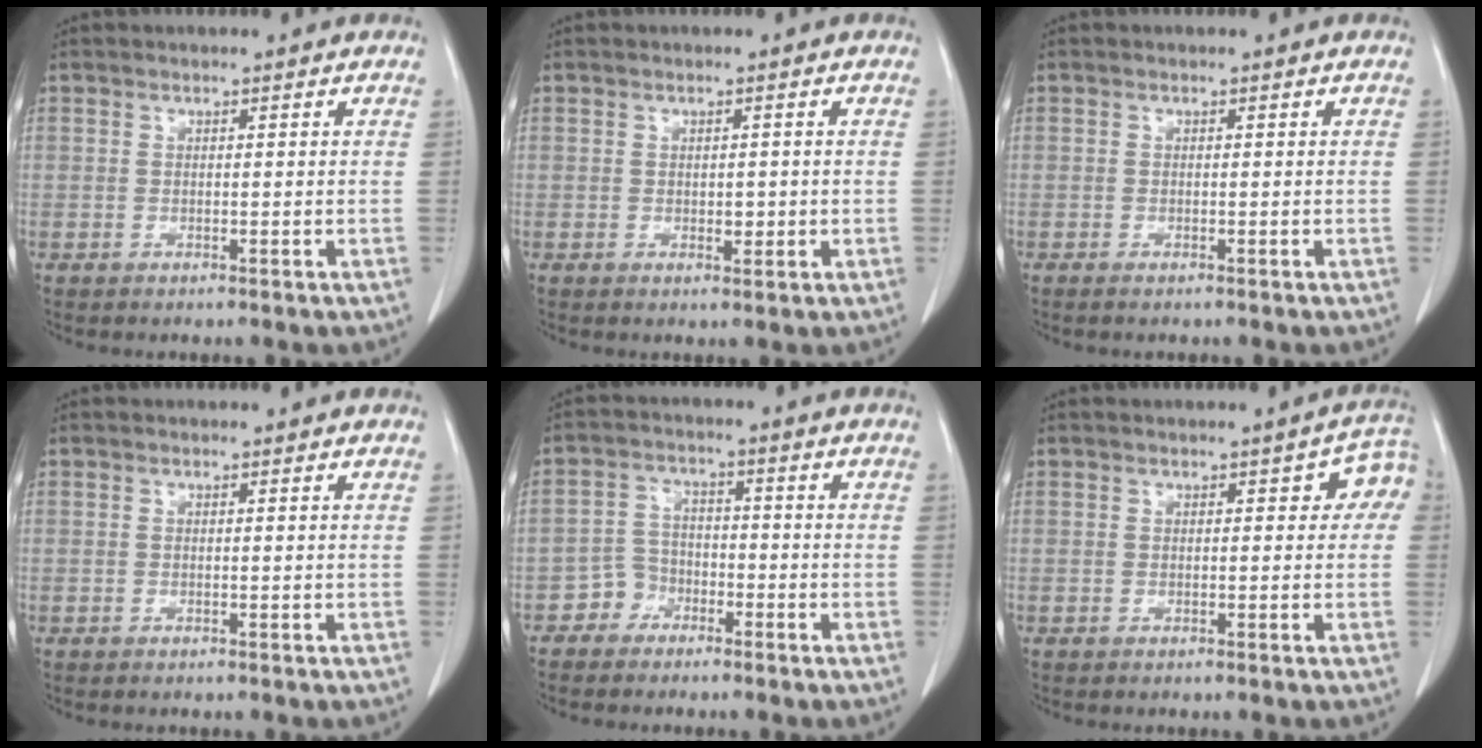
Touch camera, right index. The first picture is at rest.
{"total": 1.7, "force": [-0.2, 1.0, 1.3], "torque": [-0.017, 0.000, 0.002]}
{"total": 0.7, "force": [-0.5, 0.0, 0.4], "torque": [-0.010, -0.002, -0.009]}
{"total": 0.0}
{"total": 3.7, "force": [-2.3, 2.9, 0.2], "torque": [0.005, 0.014, -0.046]}
{"total": 4.5, "force": [1.1, 2.0, 3.9], "torque": [-0.039, 0.022, 0.008]}